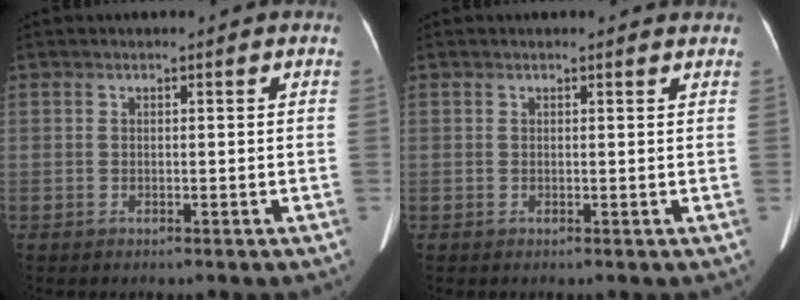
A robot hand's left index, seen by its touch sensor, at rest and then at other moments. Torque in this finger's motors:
{"motor_torque": [-0.11, -0.08, 0.01, 0.00]}